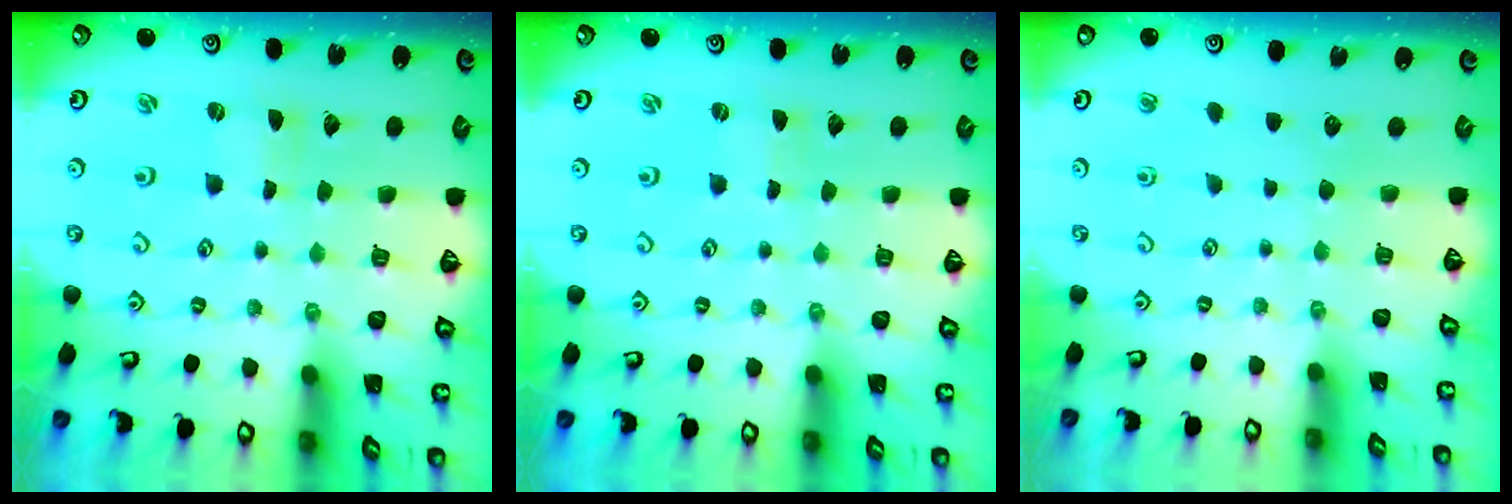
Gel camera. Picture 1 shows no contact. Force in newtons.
{"total": 0.0}
{"total": 0.0}